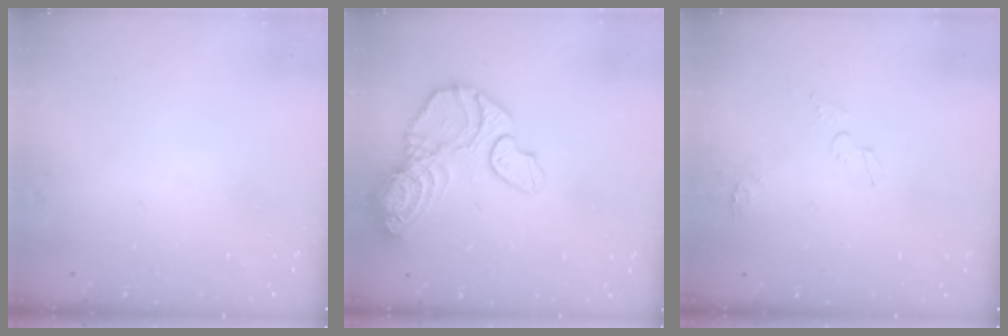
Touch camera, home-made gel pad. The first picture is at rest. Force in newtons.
{"total": 15.5, "press": 15.4, "slide": 2.1}
{"total": 4.2, "press": 4.2, "slide": 0.3}